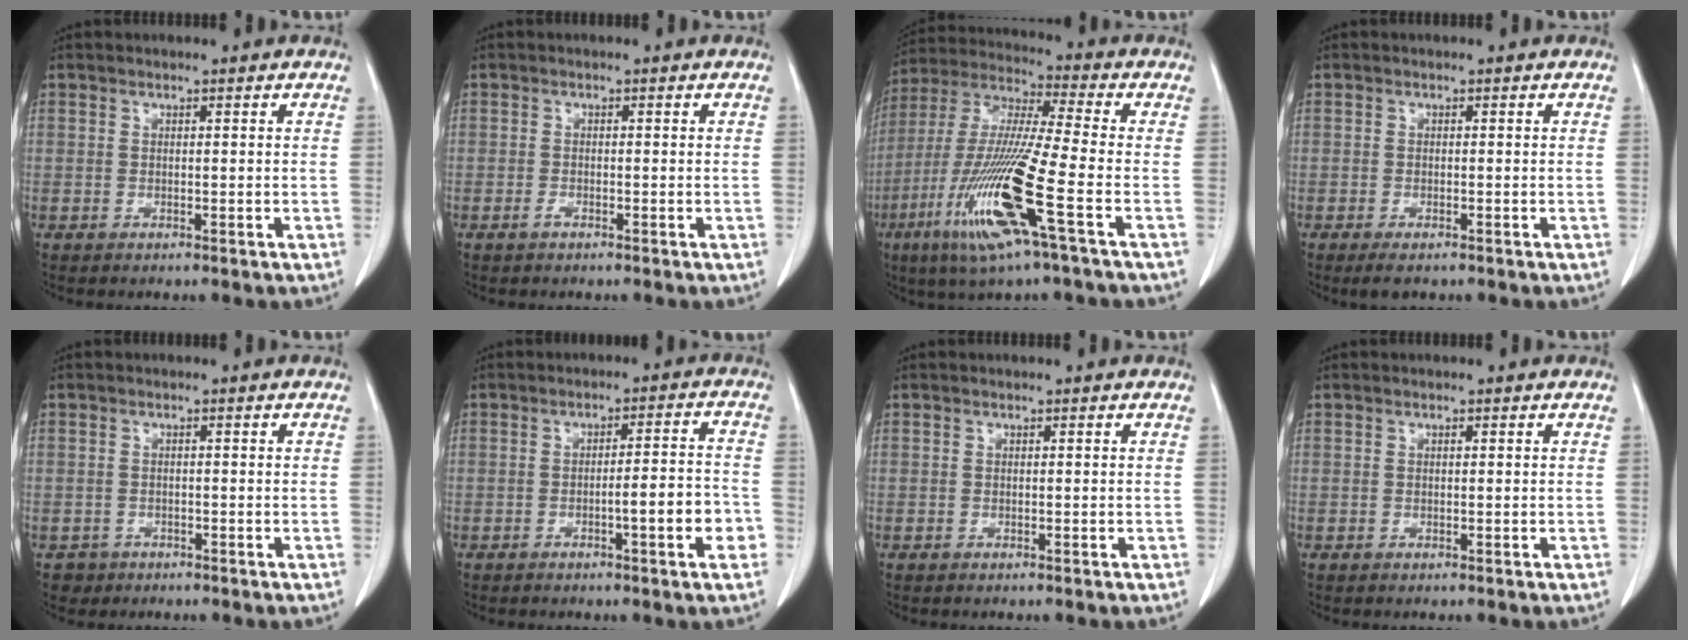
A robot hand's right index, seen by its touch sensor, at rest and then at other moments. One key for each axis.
{"total": 0.9, "fx": -0.6, "fy": 0.3, "fz": 0.6, "tx": -0.010, "ty": 0.001, "tz": -0.010}
{"total": 17.2, "fx": -6.7, "fy": -0.2, "fz": 15.8, "tx": -0.335, "ty": -0.025, "tz": -0.133}
{"total": 2.2, "fx": -1.5, "fy": 0.6, "fz": 1.4, "tx": -0.026, "ty": -0.005, "tz": -0.021}
{"total": 1.9, "fx": -1.0, "fy": 1.5, "fz": -0.3, "tx": 0.001, "ty": 0.008, "tz": -0.018}
{"total": 6.7, "fx": -2.4, "fy": 0.5, "fz": 6.2, "tx": -0.079, "ty": 0.013, "tz": -0.030}
{"total": 0.0}
{"total": 0.0}